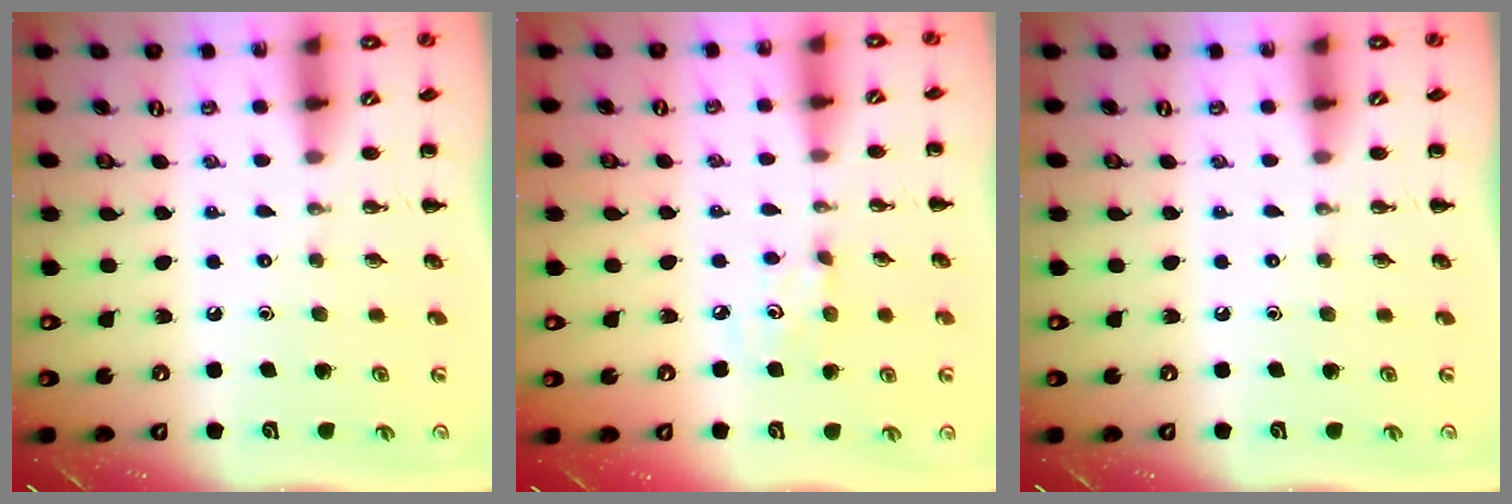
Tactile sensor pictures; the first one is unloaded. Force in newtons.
{"total": 3.4, "press": 3.3, "slide": 0.9}
{"total": 0.0}